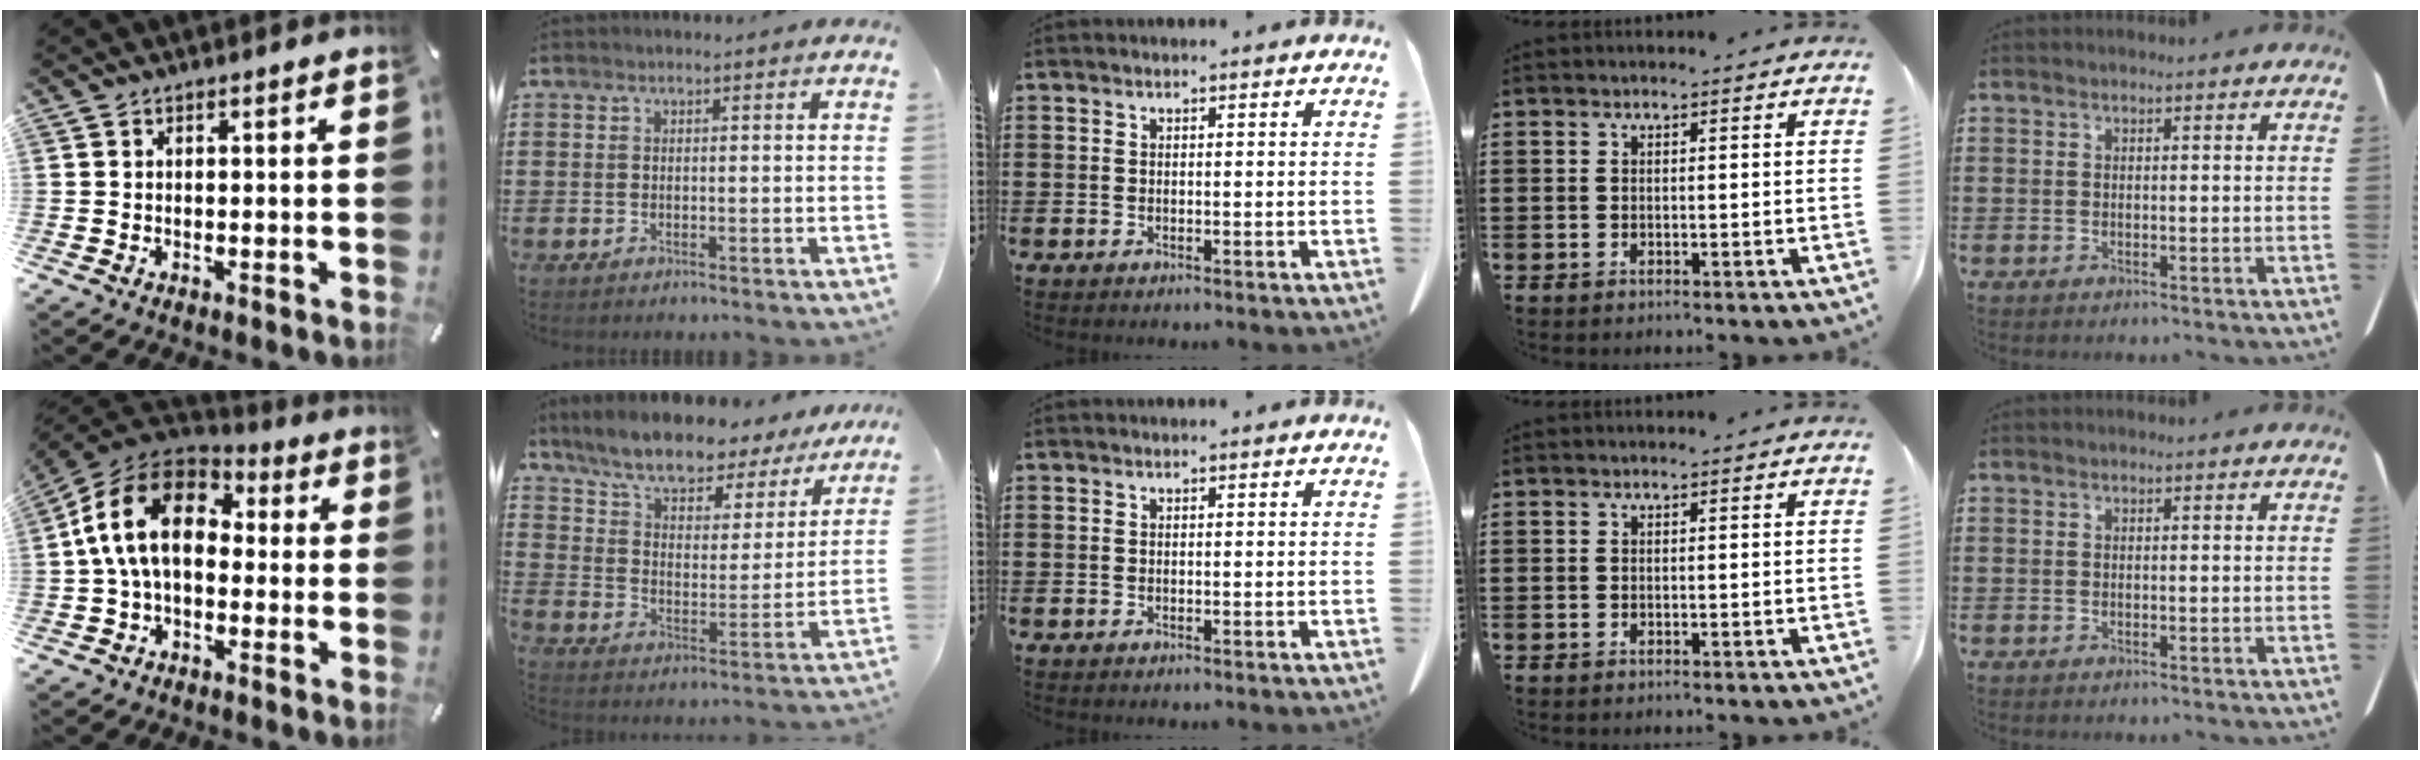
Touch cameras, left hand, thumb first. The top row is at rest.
{"thumb": {"total": 16.7, "force": [0.7, 11.2, 12.3], "torque": [-0.260, 0.026, 0.010]}, "index": {"total": 8.1, "force": [7.1, 1.8, 3.3], "torque": [-0.097, -0.042, 0.120]}}